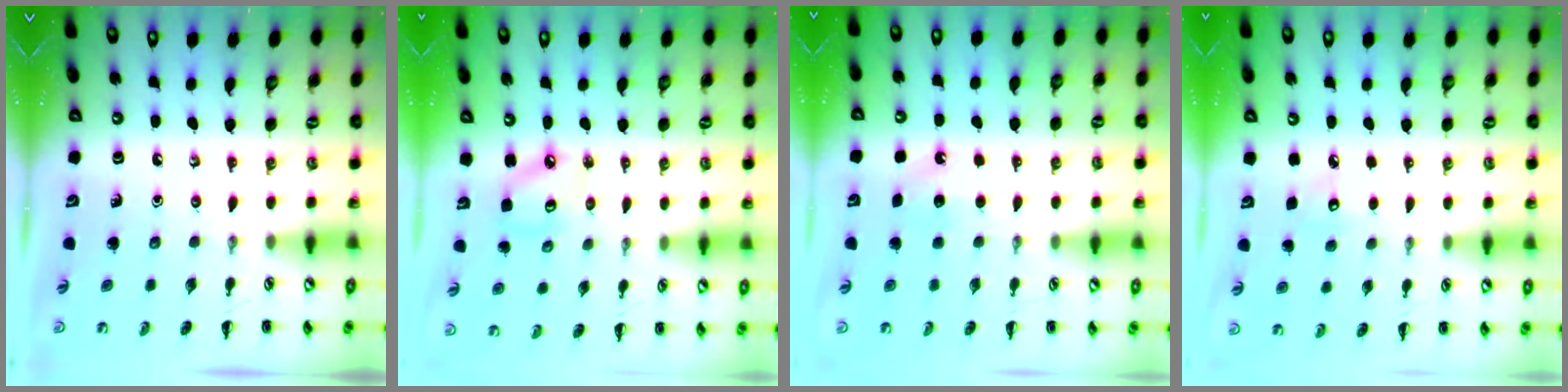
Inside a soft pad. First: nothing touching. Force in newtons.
{"total": 5.1, "press": 5.1, "slide": 0.6}
{"total": 5.0, "press": 4.8, "slide": 1.3}
{"total": 4.8, "press": 4.6, "slide": 1.1}